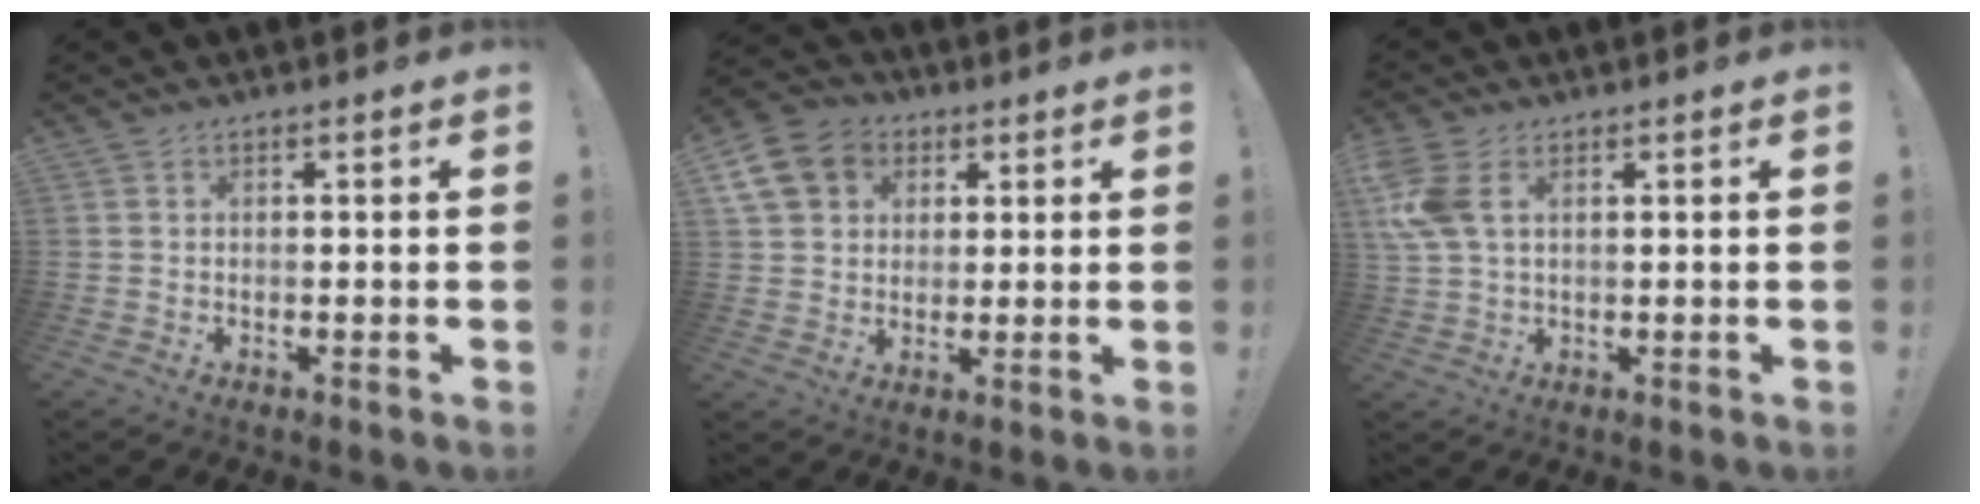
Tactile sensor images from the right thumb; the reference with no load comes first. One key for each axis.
{"total": 11.8, "fx": 4.3, "fy": 9.9, "fz": 4.8, "tx": -0.075, "ty": -0.016, "tz": 0.089}
{"total": 8.0, "fx": 2.5, "fy": 4.3, "fz": 6.3, "tx": -0.135, "ty": -0.006, "tz": 0.047}